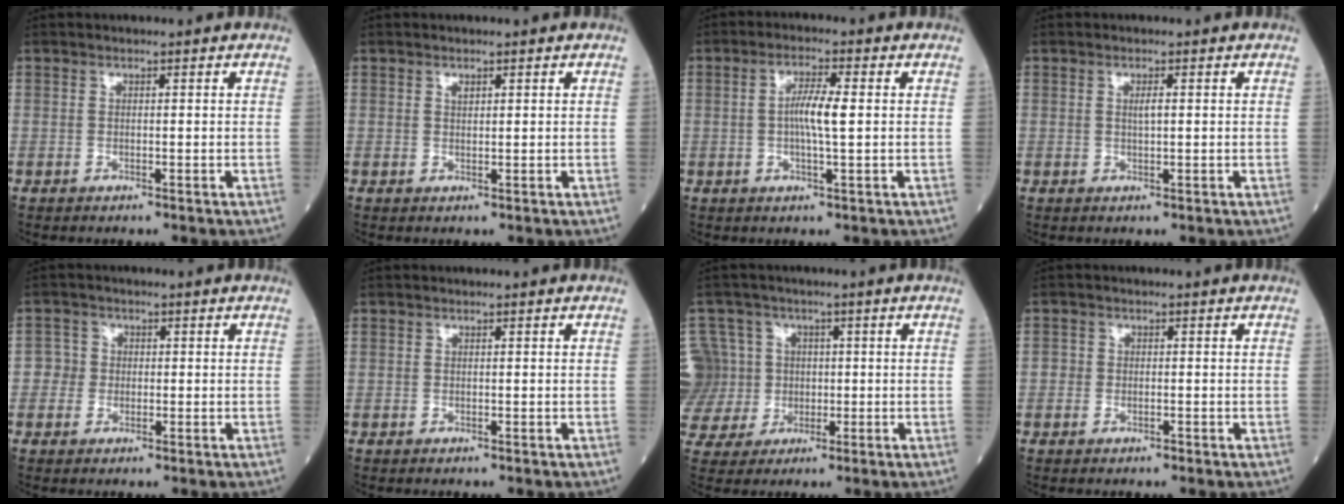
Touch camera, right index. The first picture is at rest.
{"total": 0.7, "force": [0.5, 0.4, 0.4], "torque": [-0.007, -0.003, 0.009]}
{"total": 4.8, "force": [0.1, 0.3, 4.8], "torque": [-0.094, 0.002, 0.000]}
{"total": 1.3, "force": [0.3, 0.2, 1.2], "torque": [-0.025, 0.000, 0.005]}
{"total": 2.2, "force": [-0.3, 2.2, 0.3], "torque": [0.002, 0.008, -0.011]}
{"total": 0.0}
{"total": 14.1, "force": [0.2, 13.3, 4.6], "torque": [-0.163, 0.043, 0.028]}
{"total": 1.2, "force": [-0.6, 0.9, 0.7], "torque": [-0.007, 0.003, -0.009]}